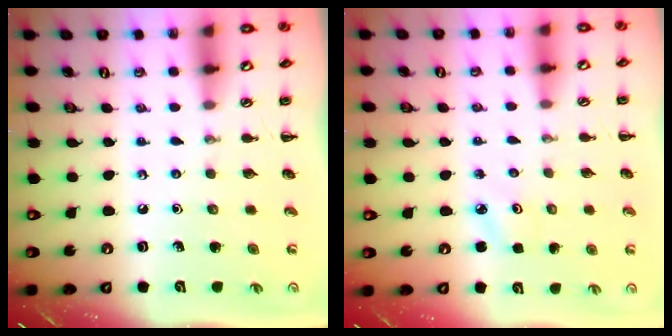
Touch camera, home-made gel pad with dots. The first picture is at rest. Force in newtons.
{"total": 2.5, "press": 2.4, "slide": 0.7}